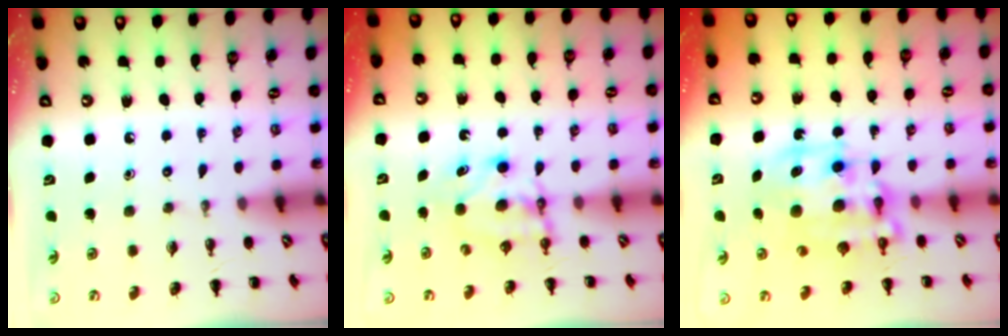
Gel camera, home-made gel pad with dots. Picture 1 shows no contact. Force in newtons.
{"total": 5.6, "press": 5.6, "slide": 0.6}
{"total": 12.9, "press": 12.6, "slide": 3.1}